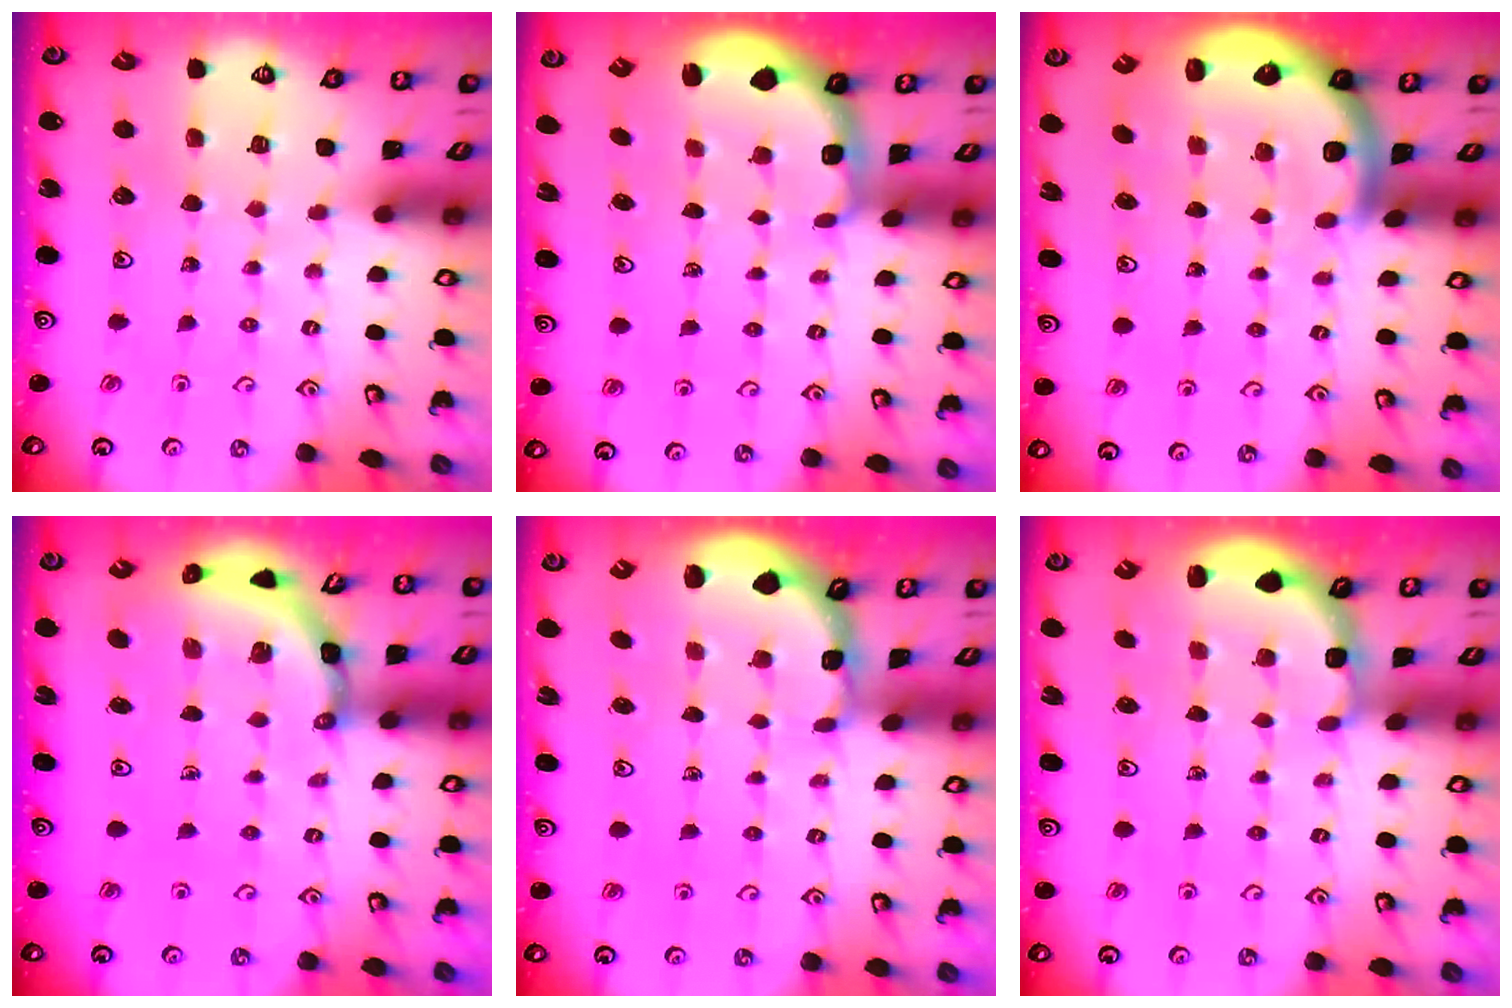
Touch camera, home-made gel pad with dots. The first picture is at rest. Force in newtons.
{"total": 2.2, "press": 1.5, "slide": 1.6}
{"total": 4.3, "press": 4.2, "slide": 1.1}
{"total": 4.1, "press": 3.9, "slide": 1.3}
{"total": 1.2, "press": 1.1, "slide": 0.4}
{"total": 2.9, "press": 2.5, "slide": 1.4}